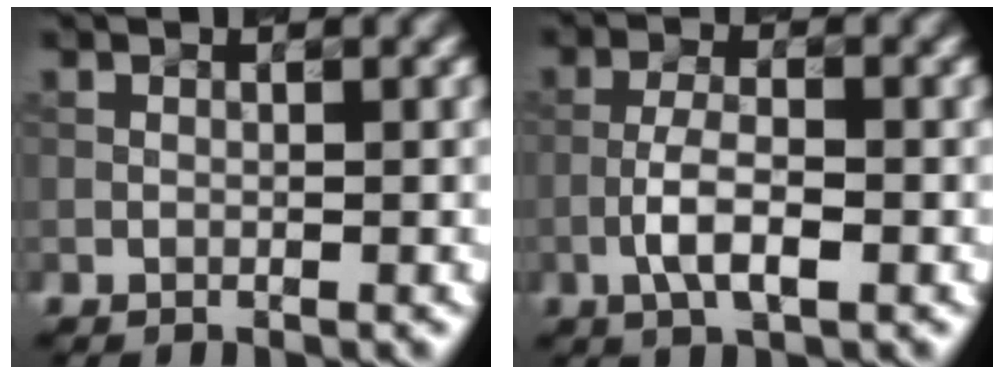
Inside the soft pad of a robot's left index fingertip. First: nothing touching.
{"total": 3.6, "force": [-1.4, 1.1, 3.2], "torque": [-0.064, 0.002, -0.031]}